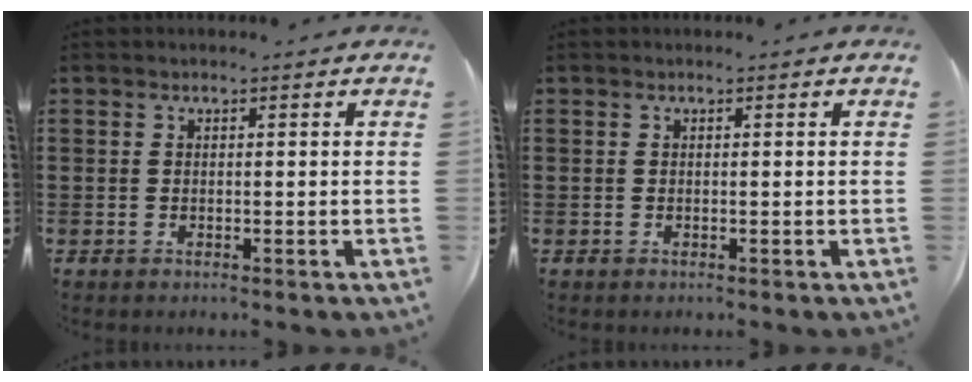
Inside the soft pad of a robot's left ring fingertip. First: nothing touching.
{"total": 0.0}